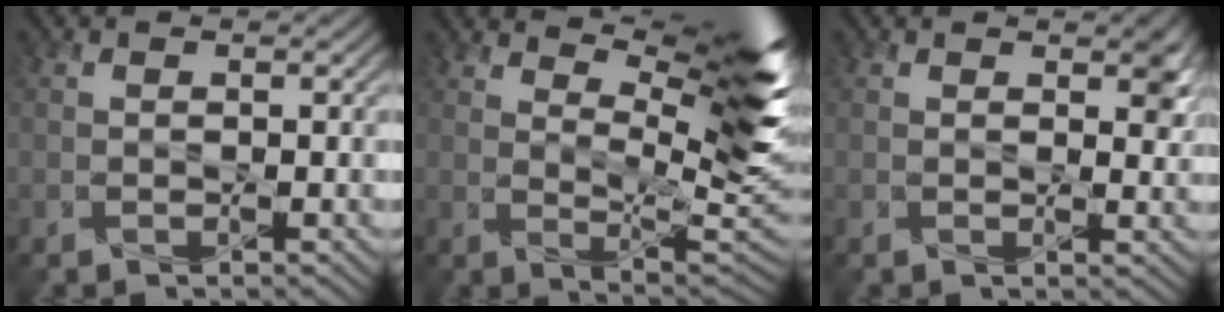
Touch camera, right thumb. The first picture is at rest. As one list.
[{"total": 12.2, "force": [6.2, 3.3, 9.9], "torque": [-0.164, 0.000, 0.106]}, {"total": 2.7, "force": [1.3, 1.3, 2.0], "torque": [-0.028, -0.006, 0.023]}]